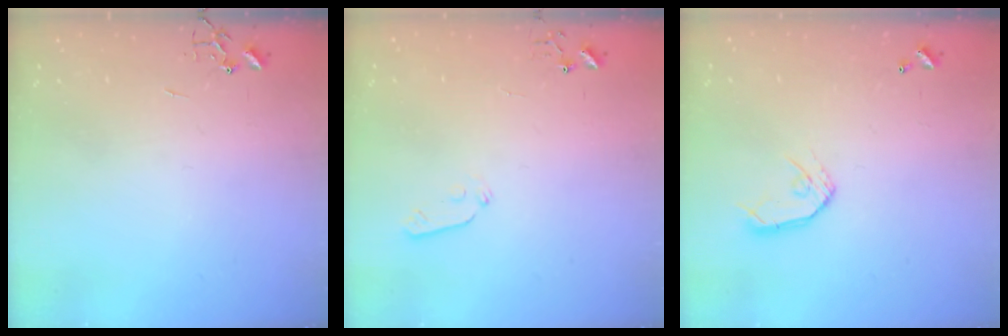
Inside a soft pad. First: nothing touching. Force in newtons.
{"total": 4.8, "press": 4.7, "slide": 0.7}
{"total": 8.8, "press": 8.8, "slide": 0.6}